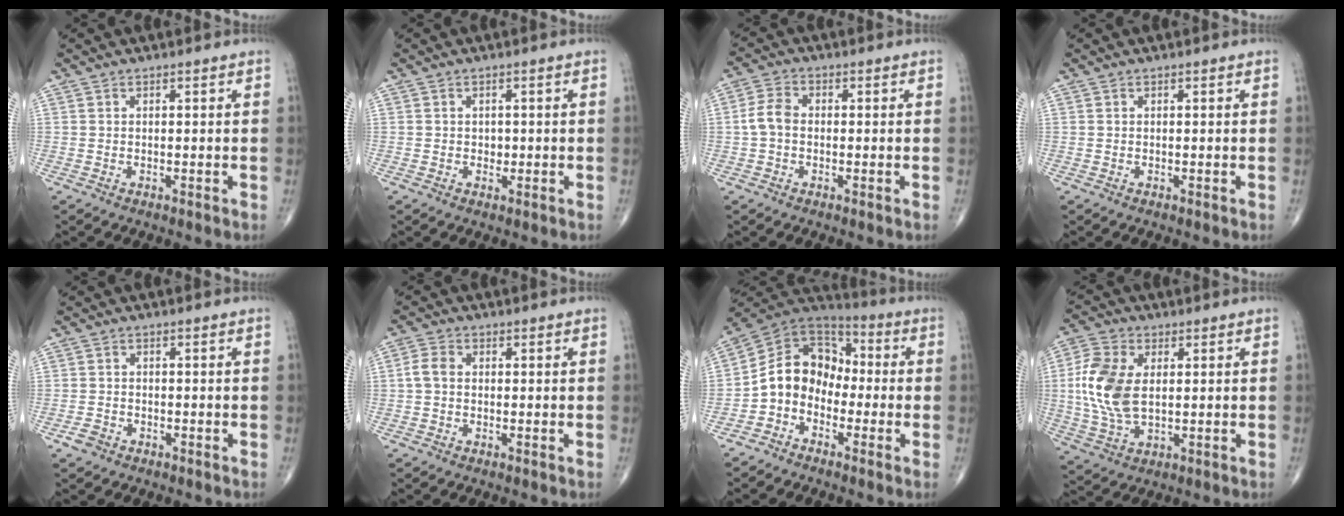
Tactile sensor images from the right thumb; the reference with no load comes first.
{"total": 1.3, "force": [-0.1, 1.1, 0.6], "torque": [-0.003, 0.002, -0.001]}
{"total": 4.4, "force": [-0.4, 3.1, 3.1], "torque": [-0.062, 0.014, -0.016]}
{"total": 0.0}
{"total": 2.1, "force": [-1.3, 1.5, 0.7], "torque": [-0.015, 0.009, -0.023]}
{"total": 3.1, "force": [-0.1, 2.2, 2.1], "torque": [-0.043, 0.008, -0.008]}
{"total": 11.1, "force": [-3.1, 8.9, 5.9], "torque": [-0.083, 0.064, -0.075]}
{"total": 12.1, "force": [1.2, 7.0, 9.7], "torque": [-0.212, 0.001, 0.023]}